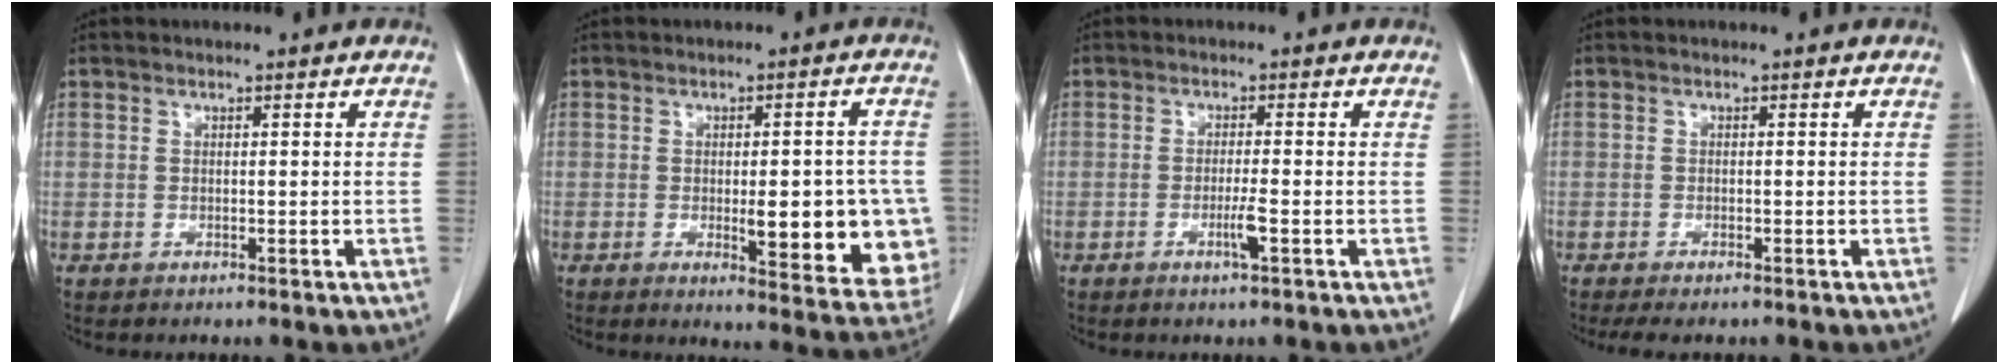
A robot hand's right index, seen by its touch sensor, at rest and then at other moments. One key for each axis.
{"total": 13.7, "fx": -2.4, "fy": 3.9, "fz": 12.9, "tx": -0.111, "ty": 0.005, "tz": -0.014}
{"total": 2.6, "fx": -1.2, "fy": -0.3, "fz": 2.3, "tx": -0.046, "ty": -0.005, "tz": -0.023}
{"total": 3.5, "fx": -2.8, "fy": 0.8, "fz": 1.8, "tx": -0.027, "ty": -0.009, "tz": -0.041}